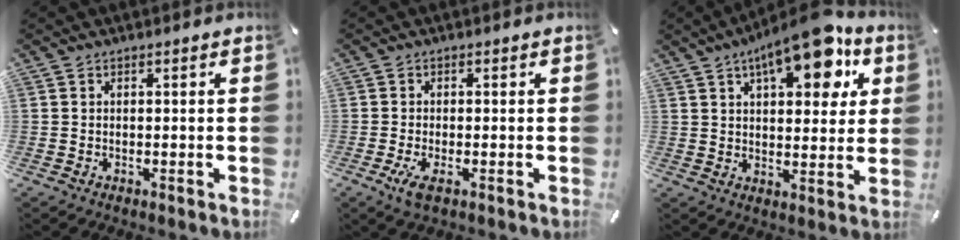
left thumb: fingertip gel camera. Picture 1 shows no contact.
{"total": 3.5, "force": [-1.1, 1.2, 3.1], "torque": [-0.070, -0.007, -0.024]}
{"total": 15.4, "force": [8.6, 6.5, 11.0], "torque": [-0.152, -0.035, 0.139]}